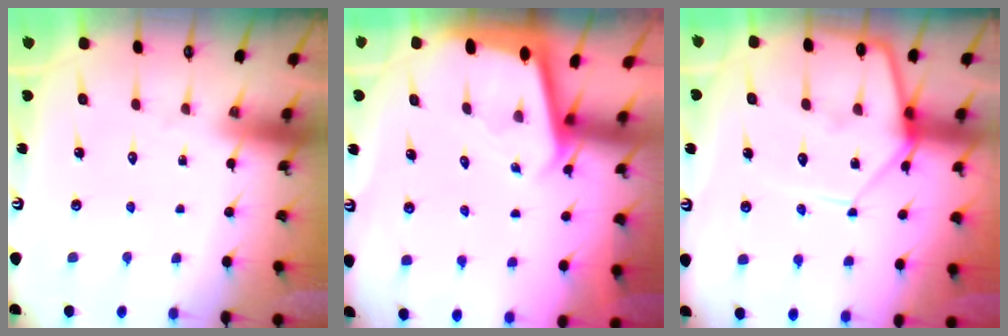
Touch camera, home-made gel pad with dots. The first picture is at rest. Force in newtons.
{"total": 1.8, "press": 1.8, "slide": 0.0}
{"total": 11.0, "press": 11.0, "slide": 1.0}